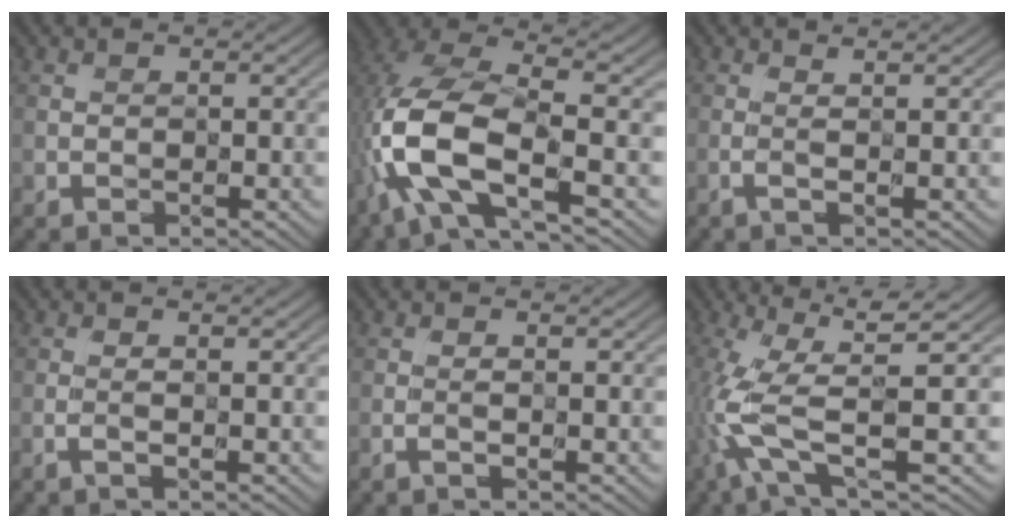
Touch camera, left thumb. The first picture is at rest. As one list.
[{"total": 11.8, "force": [-2.6, 4.3, 10.6], "torque": [-0.246, -0.008, -0.056]}, {"total": 1.3, "force": [0.7, -0.5, 1.0], "torque": [-0.020, 0.002, 0.005]}, {"total": 0.9, "force": [0.3, -0.5, 0.7], "torque": [-0.015, 0.000, -0.002]}, {"total": 0.8, "force": [0.2, -0.6, 0.4], "torque": [-0.012, 0.000, 0.000]}, {"total": 8.7, "force": [-1.7, 1.4, 8.4], "torque": [-0.185, 0.007, -0.039]}]